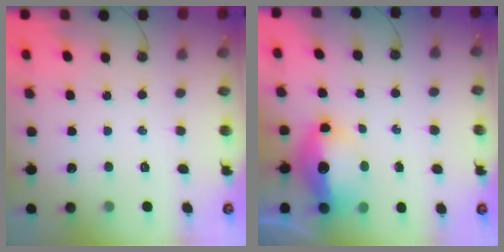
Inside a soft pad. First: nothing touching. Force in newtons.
{"total": 13.4, "press": 13.3, "slide": 1.4}